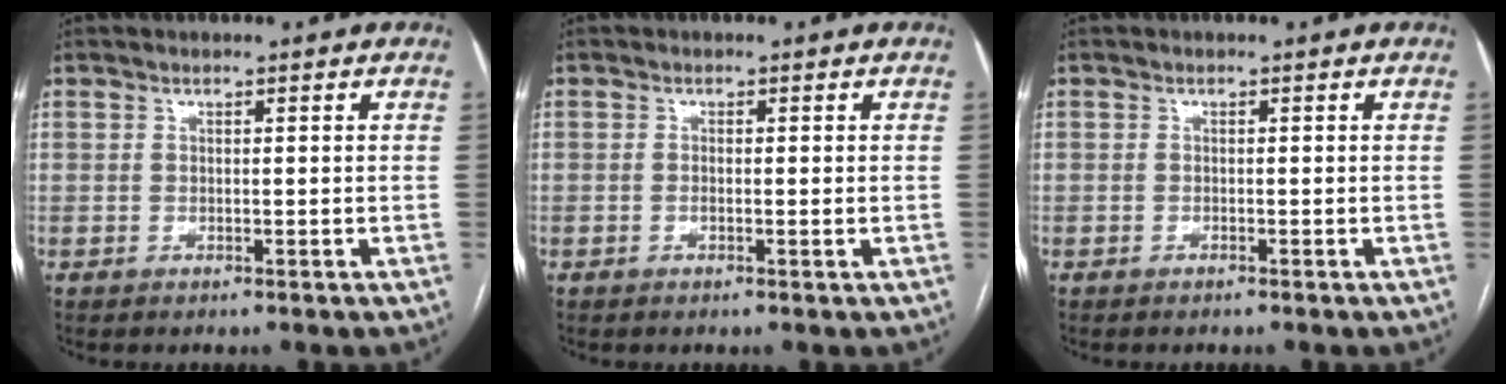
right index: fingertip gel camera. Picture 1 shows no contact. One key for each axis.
{"total": 0.9, "fx": -0.1, "fy": 0.2, "fz": 0.9, "tx": -0.015, "ty": 0.000, "tz": -0.002}
{"total": 0.0}